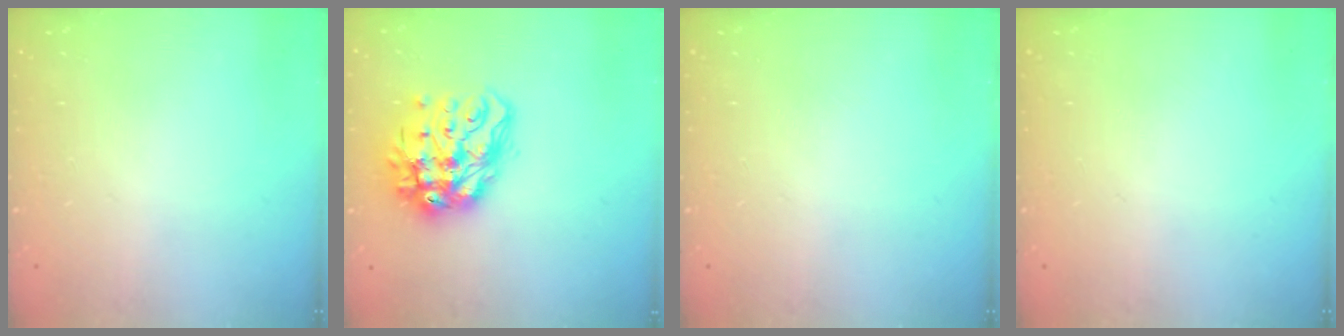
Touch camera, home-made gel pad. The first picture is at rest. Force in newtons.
{"total": 16.0, "press": 15.9, "slide": 2.0}
{"total": 0.0}
{"total": 0.0}